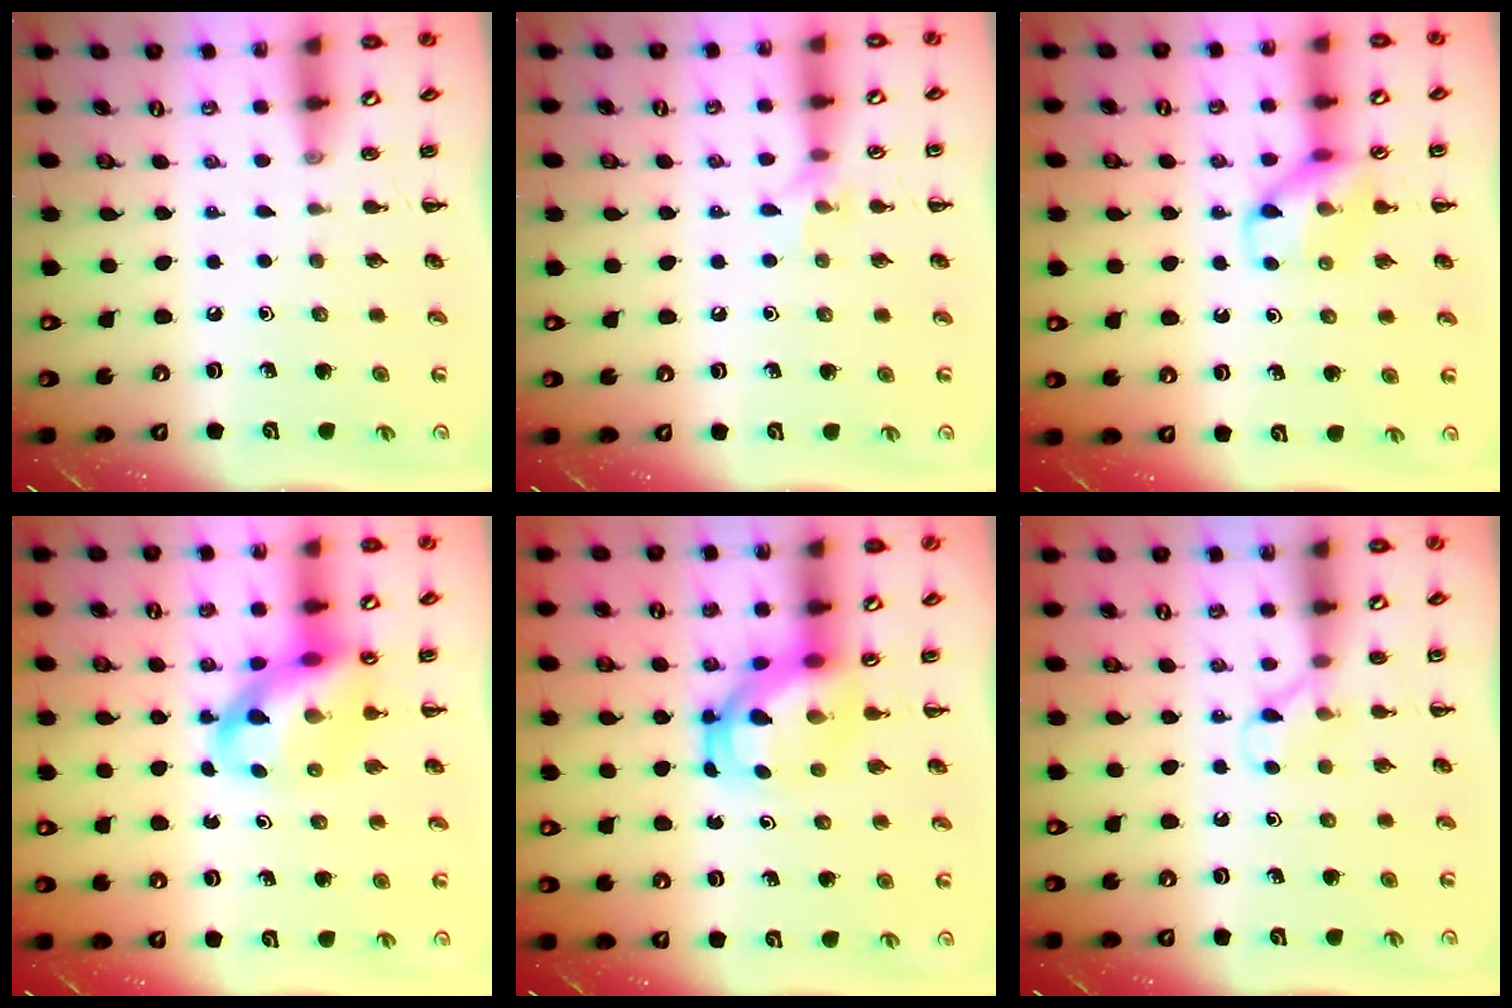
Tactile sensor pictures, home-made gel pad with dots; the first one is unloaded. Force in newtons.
{"total": 6.4, "press": 6.2, "slide": 1.5}
{"total": 12.3, "press": 12.2, "slide": 1.6}
{"total": 12.9, "press": 12.4, "slide": 3.6}
{"total": 5.8, "press": 5.7, "slide": 1.1}
{"total": 4.2, "press": 3.9, "slide": 1.5}